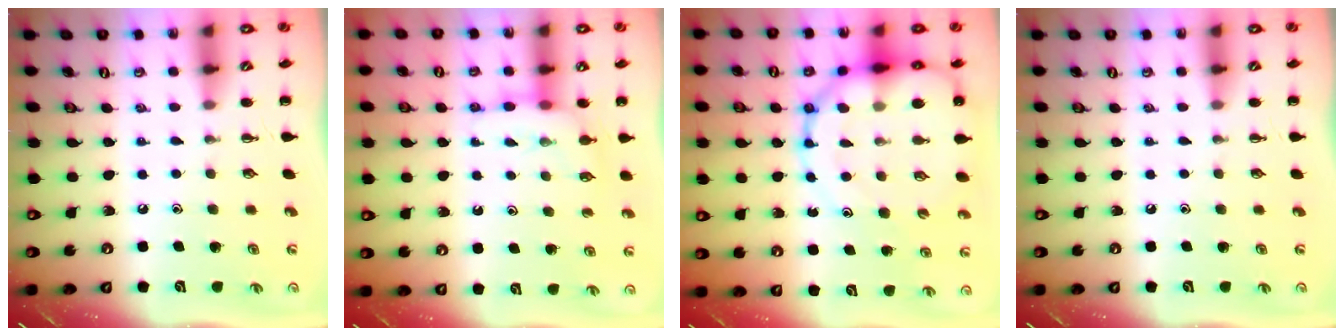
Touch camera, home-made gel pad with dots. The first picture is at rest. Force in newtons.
{"total": 8.1, "press": 8.0, "slide": 1.0}
{"total": 19.0, "press": 18.5, "slide": 4.1}
{"total": 0.0}